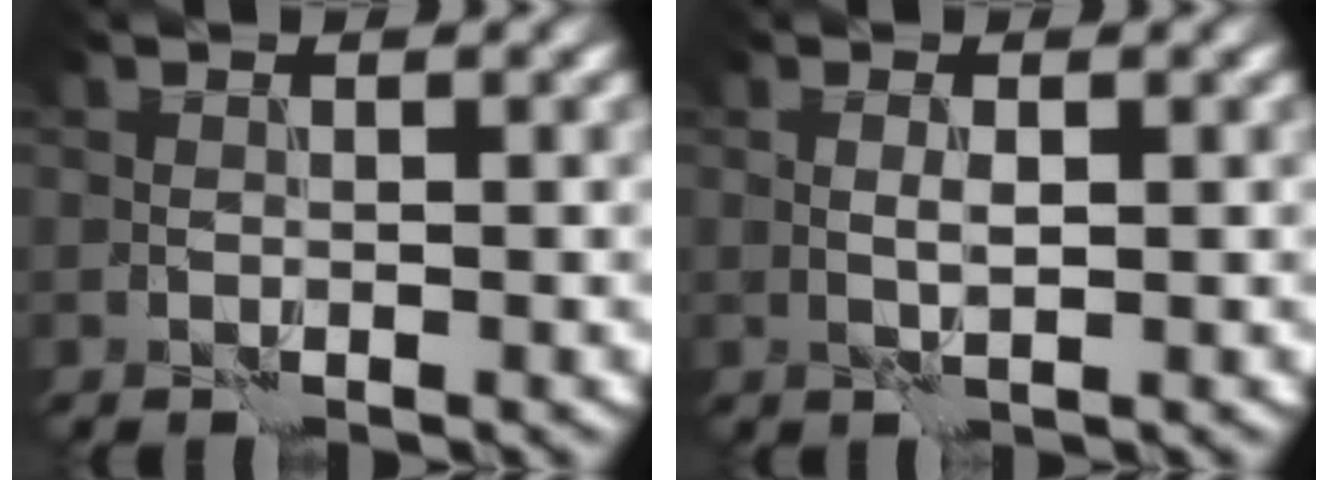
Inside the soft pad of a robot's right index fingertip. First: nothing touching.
{"total": 0.9, "force": [0.2, 0.1, 0.9], "torque": [-0.020, 0.001, 0.005]}